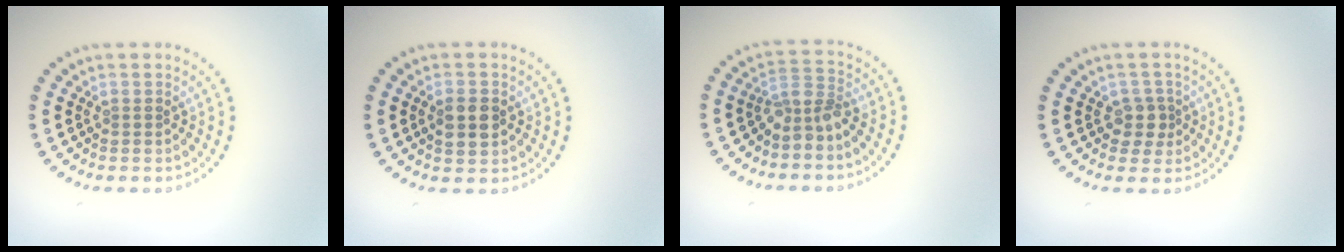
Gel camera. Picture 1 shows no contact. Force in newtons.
{"total": 2.5, "press": 2.4, "slide": 0.2}
{"total": 2.5, "press": 1.9, "slide": 1.6}
{"total": 2.0, "press": 1.7, "slide": 1.1}